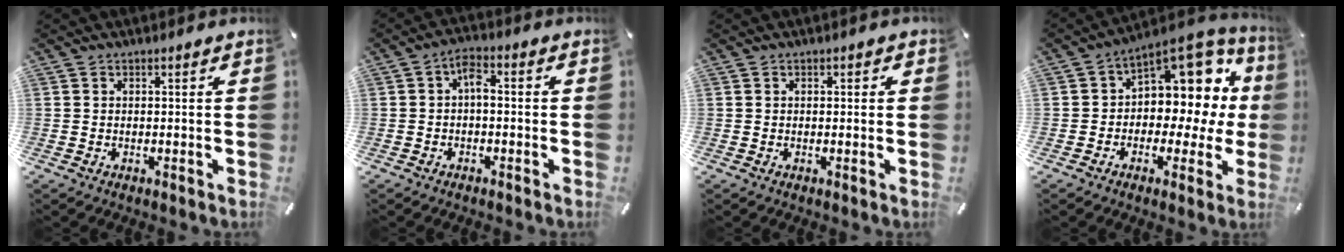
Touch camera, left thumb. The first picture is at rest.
{"total": 3.8, "force": [-0.6, 2.1, 3.1], "torque": [-0.067, 0.013, -0.016]}
{"total": 0.7, "force": [0.0, 0.6, 0.3], "torque": [-0.005, 0.005, -0.001]}
{"total": 10.5, "force": [3.2, 7.8, 6.2], "torque": [-0.077, -0.044, 0.056]}